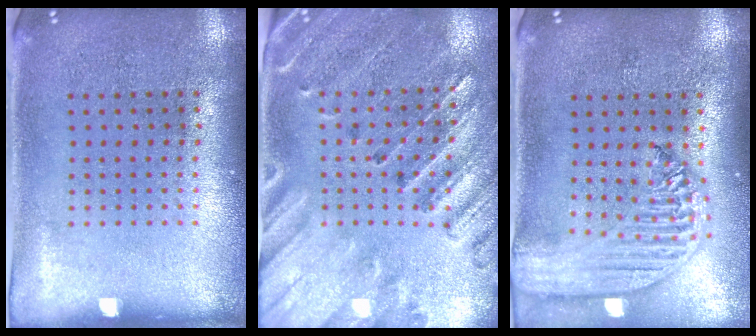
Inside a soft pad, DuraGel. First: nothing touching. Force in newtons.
{"total": 2.6, "press": 2.4, "slide": 1.1}
{"total": 2.6, "press": 2.1, "slide": 1.4}